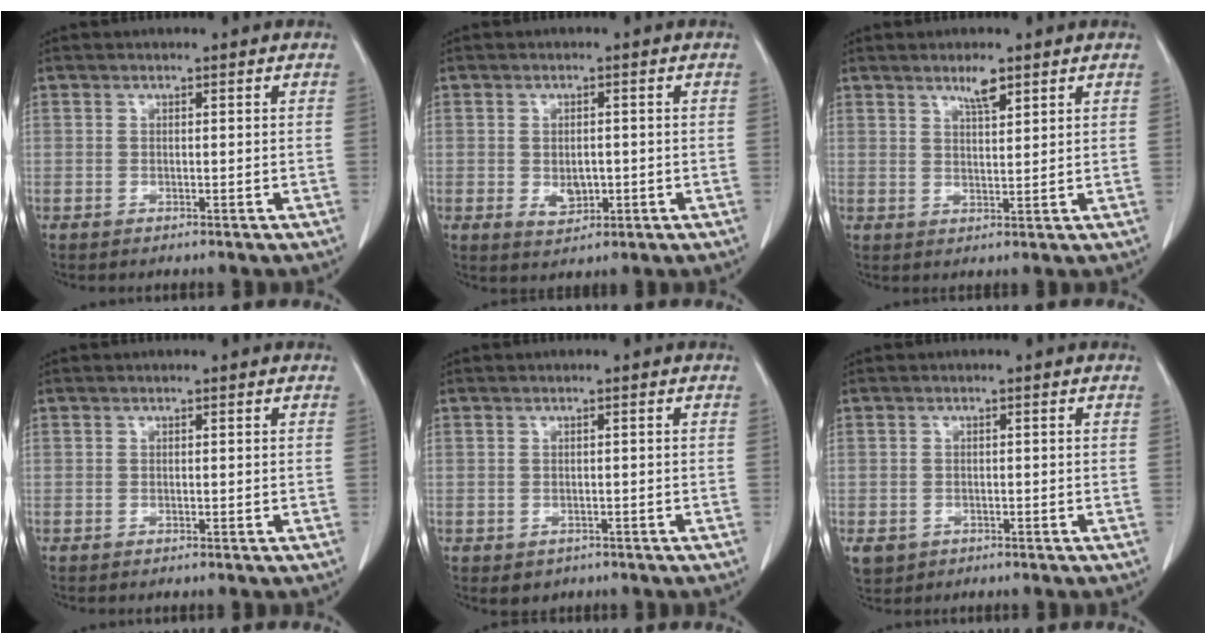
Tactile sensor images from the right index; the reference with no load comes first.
{"total": 3.6, "force": [-0.6, 2.5, 2.5], "torque": [-0.039, -0.001, 0.005]}
{"total": 3.2, "force": [2.3, 0.5, 2.2], "torque": [-0.040, -0.002, 0.040]}
{"total": 0.0}
{"total": 1.9, "force": [-1.0, 1.5, 0.6], "torque": [-0.006, 0.001, -0.005]}
{"total": 3.8, "force": [-1.6, 3.3, 0.9], "torque": [-0.017, 0.000, -0.020]}